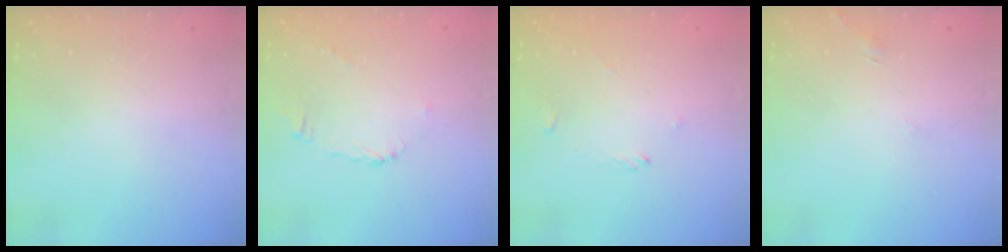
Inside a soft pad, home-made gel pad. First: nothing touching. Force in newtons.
{"total": 4.6, "press": 4.6, "slide": 0.4}
{"total": 1.1, "press": 0.9, "slide": 0.5}
{"total": 3.4, "press": 3.4, "slide": 0.3}